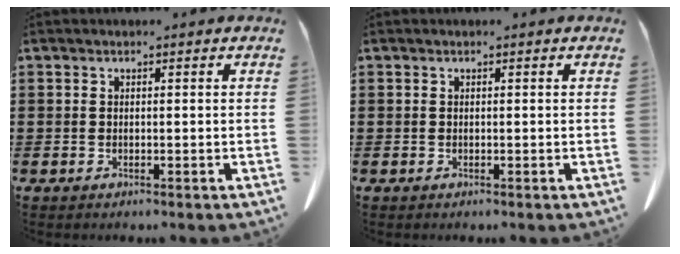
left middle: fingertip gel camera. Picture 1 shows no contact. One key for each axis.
{"total": 0.0}